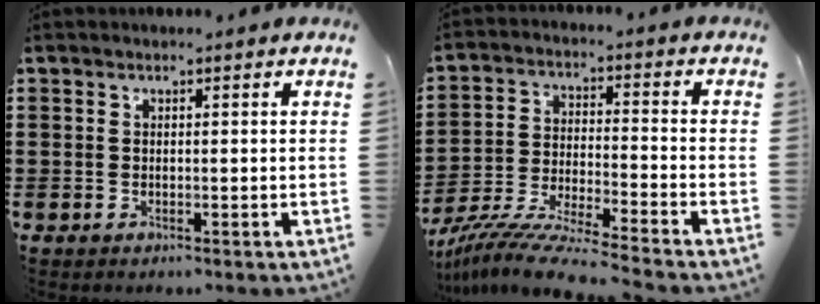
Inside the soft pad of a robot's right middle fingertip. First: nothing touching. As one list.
[{"total": 8.8, "force": [-8.3, -0.4, 2.9], "torque": [-0.059, -0.002, -0.166]}]